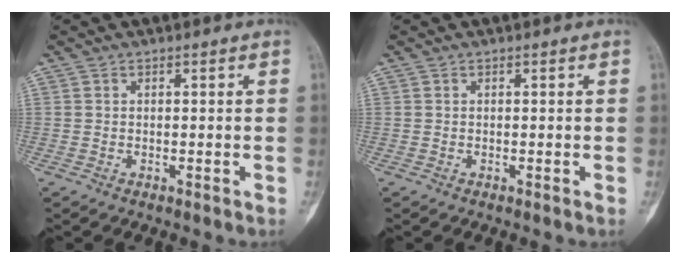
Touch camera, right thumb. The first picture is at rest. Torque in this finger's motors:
{"motor_torque": [-0.21, 0.03, 0.18, -0.03, 0.04]}